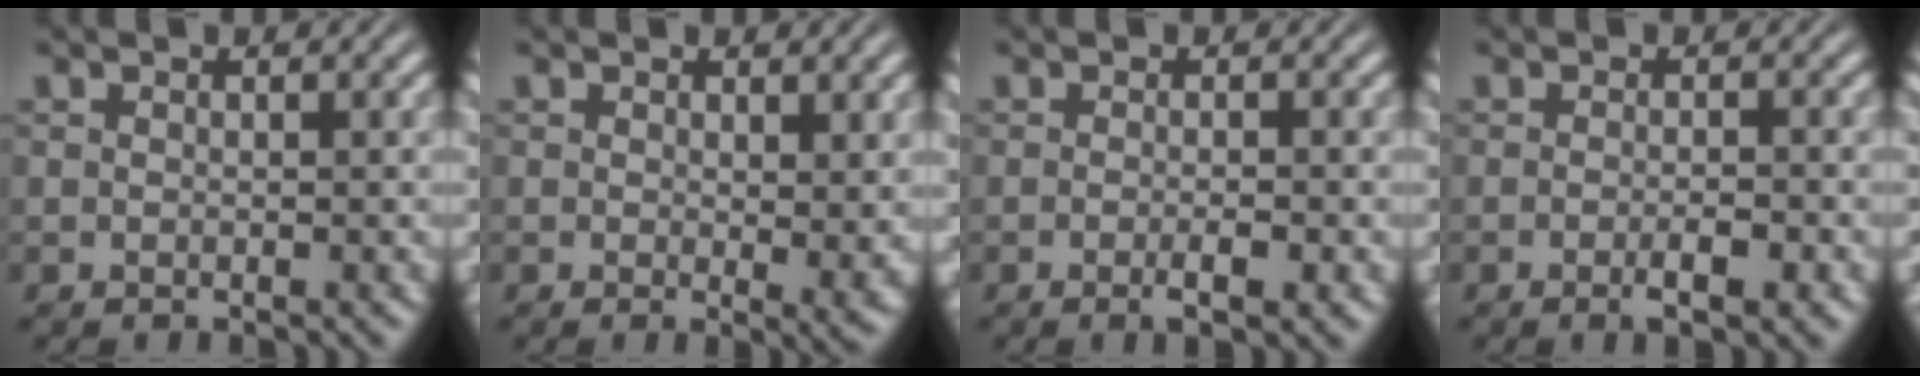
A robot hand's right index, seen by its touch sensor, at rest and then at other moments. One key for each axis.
{"total": 1.4, "fx": 0.2, "fy": 0.1, "fz": 1.4, "tx": -0.016, "ty": -0.008, "tz": 0.004}
{"total": 2.0, "fx": -1.2, "fy": 0.2, "fz": 1.6, "tx": -0.024, "ty": 0.007, "tz": -0.025}
{"total": 2.3, "fx": -1.4, "fy": 0.3, "fz": 1.8, "tx": -0.023, "ty": 0.009, "tz": -0.030}